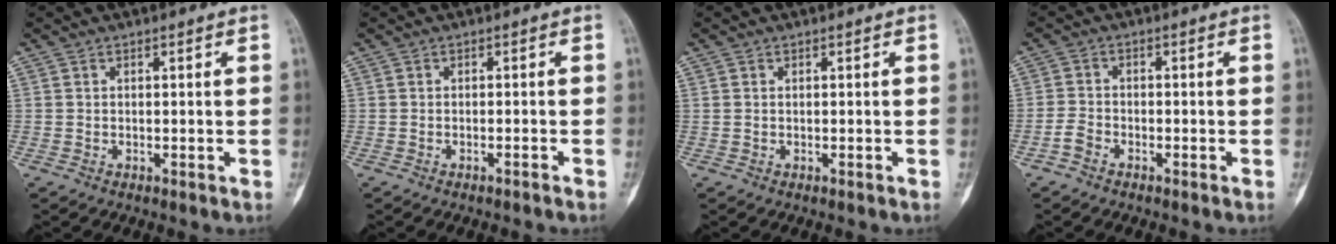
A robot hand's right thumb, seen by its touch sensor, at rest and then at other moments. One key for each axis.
{"total": 1.1, "fx": -0.9, "fy": -0.2, "fz": 0.6, "tx": -0.019, "ty": 0.013, "tz": -0.006}
{"total": 0.0}
{"total": 2.4, "fx": -1.7, "fy": 1.3, "fz": 1.1, "tx": -0.019, "ty": 0.009, "tz": -0.038}